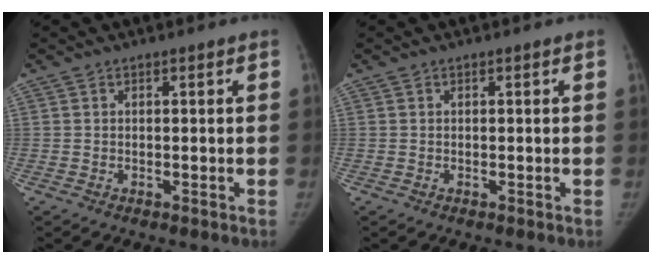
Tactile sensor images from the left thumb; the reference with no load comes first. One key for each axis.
{"total": 0.0}